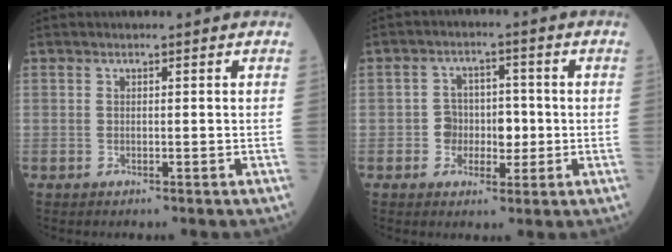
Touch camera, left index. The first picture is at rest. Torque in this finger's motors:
{"motor_torque": [0.07, 0.03, 0.05, 0.01]}